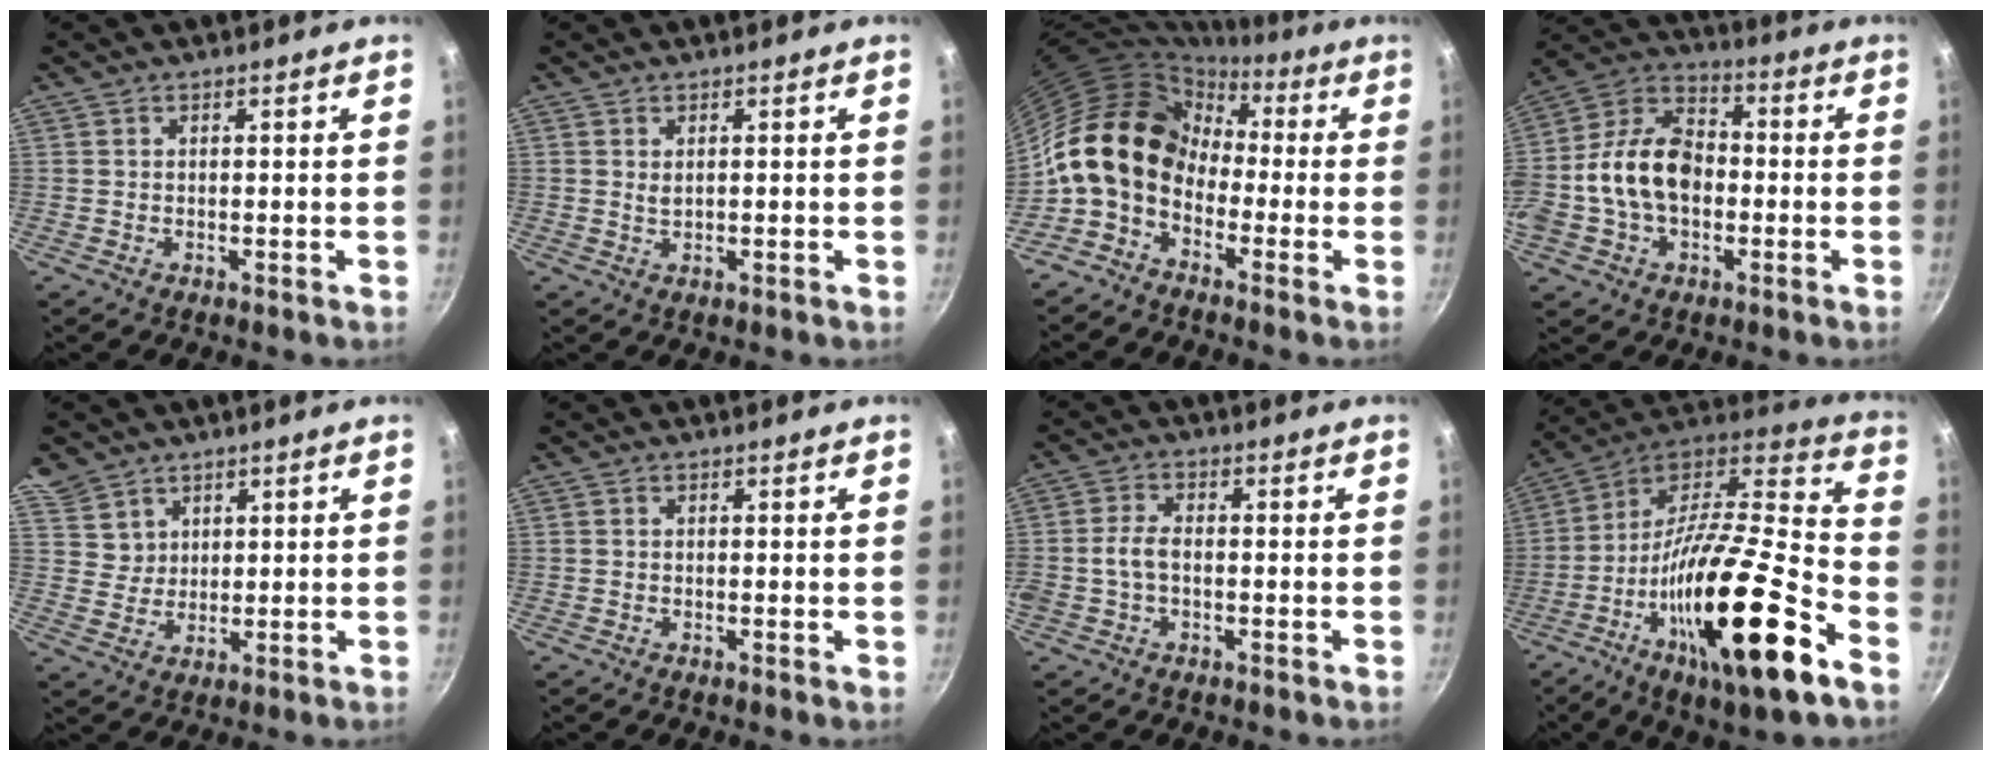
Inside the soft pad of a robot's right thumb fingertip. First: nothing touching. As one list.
[{"total": 1.1, "force": [0.3, 0.3, 1.0], "torque": [-0.017, -0.001, 0.007]}, {"total": 13.7, "force": [-2.1, 10.5, 8.6], "torque": [-0.118, 0.041, -0.062]}, {"total": 16.6, "force": [-1.8, 11.7, 11.6], "torque": [-0.190, 0.044, -0.047]}, {"total": 6.5, "force": [4.1, 4.9, 1.0], "torque": [0.011, -0.008, 0.082]}, {"total": 0.0}, {"total": 4.3, "force": [-0.8, 2.5, 3.4], "torque": [-0.068, 0.016, -0.020]}, {"total": 30.5, "force": [-12.8, 8.2, 26.4], "torque": [-0.406, 0.045, -0.229]}]